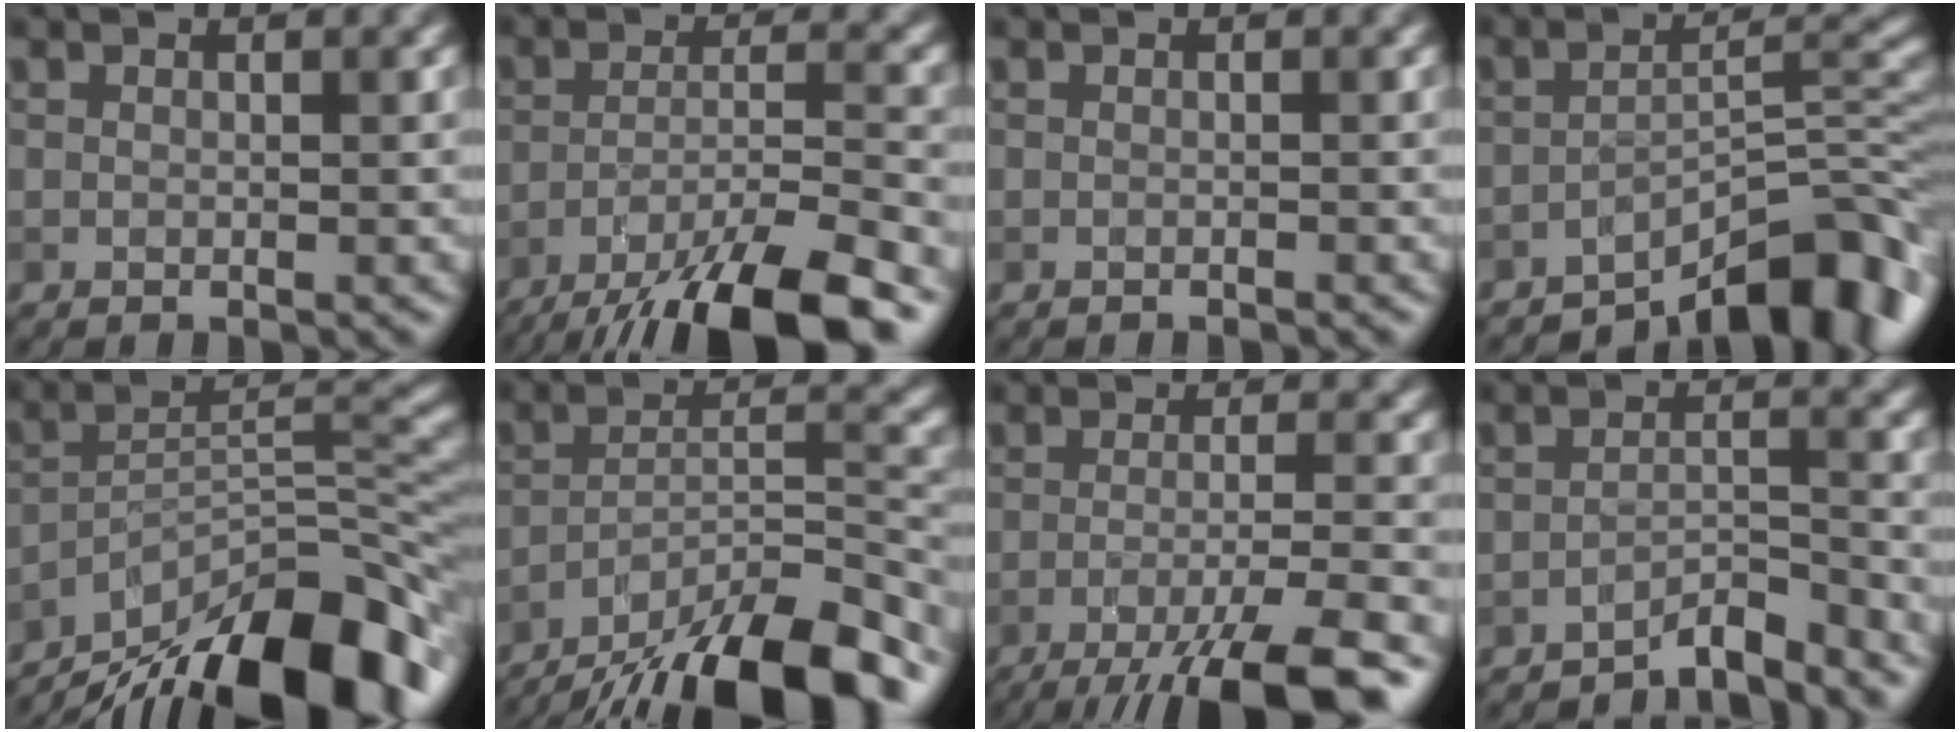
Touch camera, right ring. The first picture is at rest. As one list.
[{"total": 12.1, "force": [-8.8, 2.5, 7.8], "torque": [-0.126, -0.013, -0.143]}, {"total": 0.6, "force": [-0.5, 0.1, 0.2], "torque": [0.000, 0.001, -0.008]}, {"total": 8.7, "force": [-6.3, 2.5, 5.5], "torque": [-0.059, 0.007, -0.104]}, {"total": 15.0, "force": [-11.2, 4.2, 9.1], "torque": [-0.156, 0.017, -0.182]}, {"total": 14.0, "force": [-11.3, 3.4, 7.5], "torque": [-0.130, 0.006, -0.180]}, {"total": 9.8, "force": [-6.5, 1.6, 7.0], "torque": [-0.100, -0.003, -0.107]}, {"total": 3.7, "force": [-3.4, 0.3, 1.4], "torque": [-0.016, 0.011, -0.063]}]